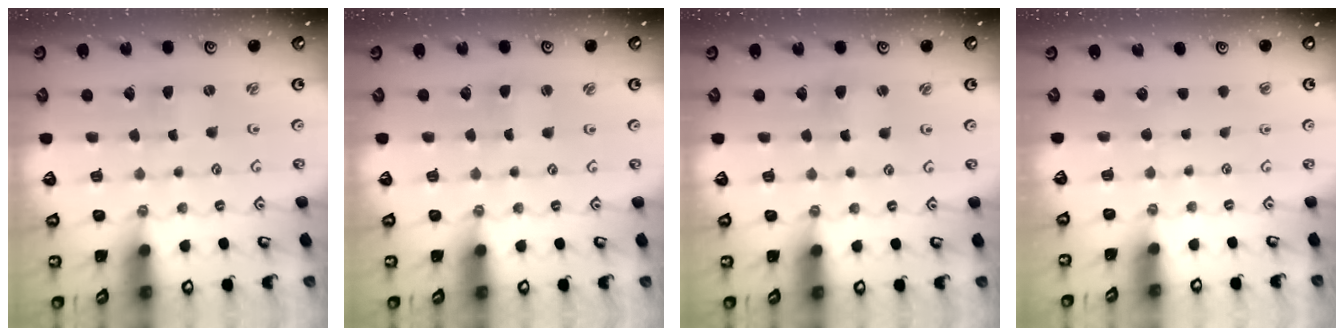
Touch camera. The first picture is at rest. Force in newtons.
{"total": 0.9, "press": 0.9, "slide": 0.0}
{"total": 3.0, "press": 2.9, "slide": 0.4}
{"total": 0.0}